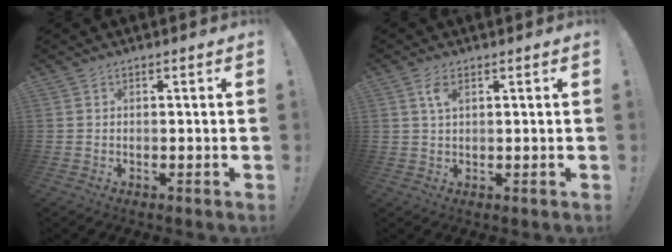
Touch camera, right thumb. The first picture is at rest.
{"total": 3.6, "force": [1.5, 1.6, 2.9], "torque": [-0.047, -0.003, 0.023]}